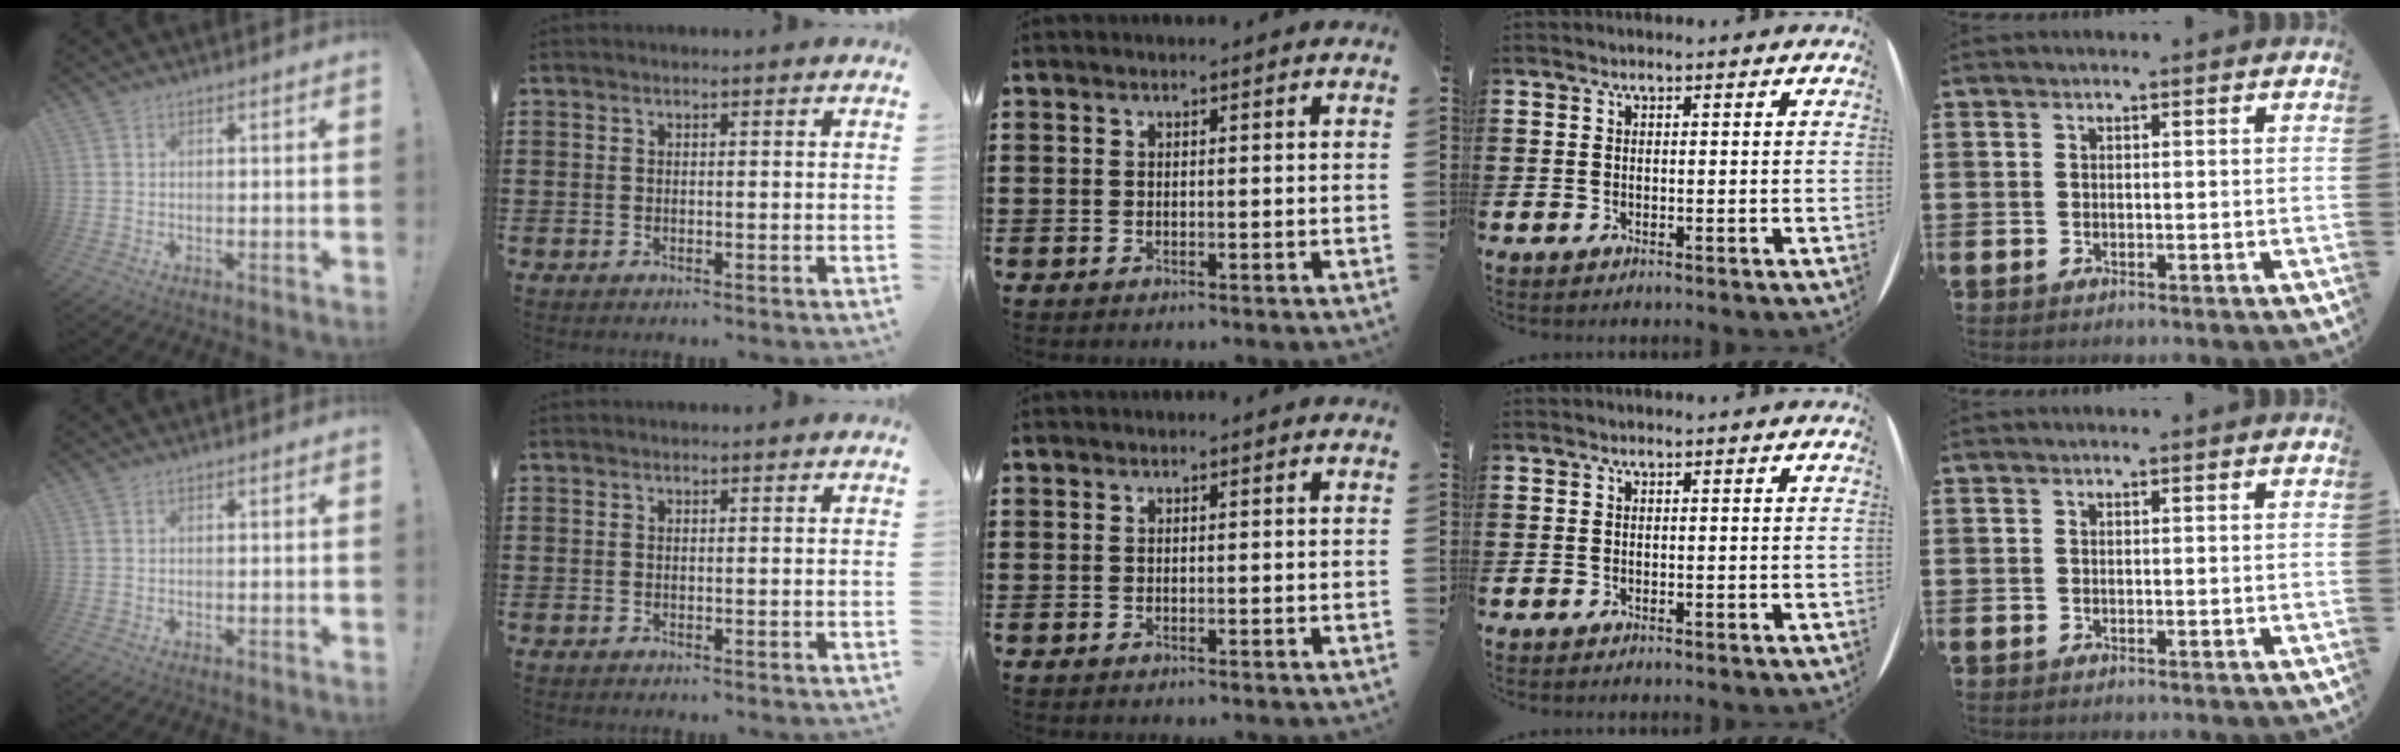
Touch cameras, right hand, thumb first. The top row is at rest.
{}